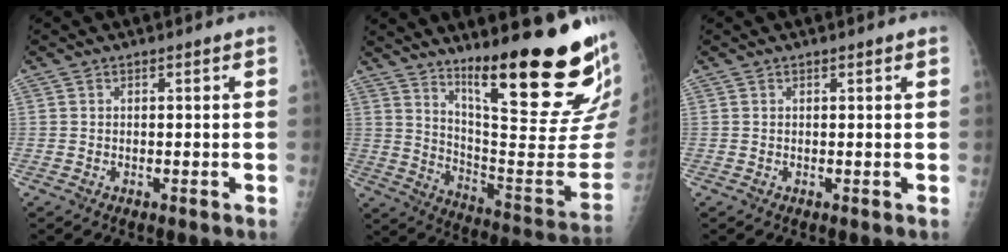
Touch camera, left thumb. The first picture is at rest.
{"total": 28.4, "force": [17.4, 4.7, 22.0], "torque": [-0.271, -0.101, 0.272]}
{"total": 0.8, "force": [0.5, 0.2, 0.6], "torque": [-0.007, 0.000, 0.007]}